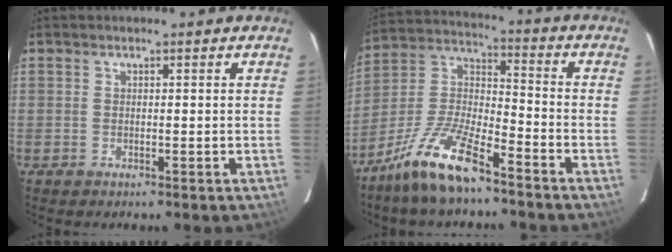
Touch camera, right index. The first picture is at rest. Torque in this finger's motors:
{"motor_torque": [1.18, -0.96, 0.43, 0.13]}